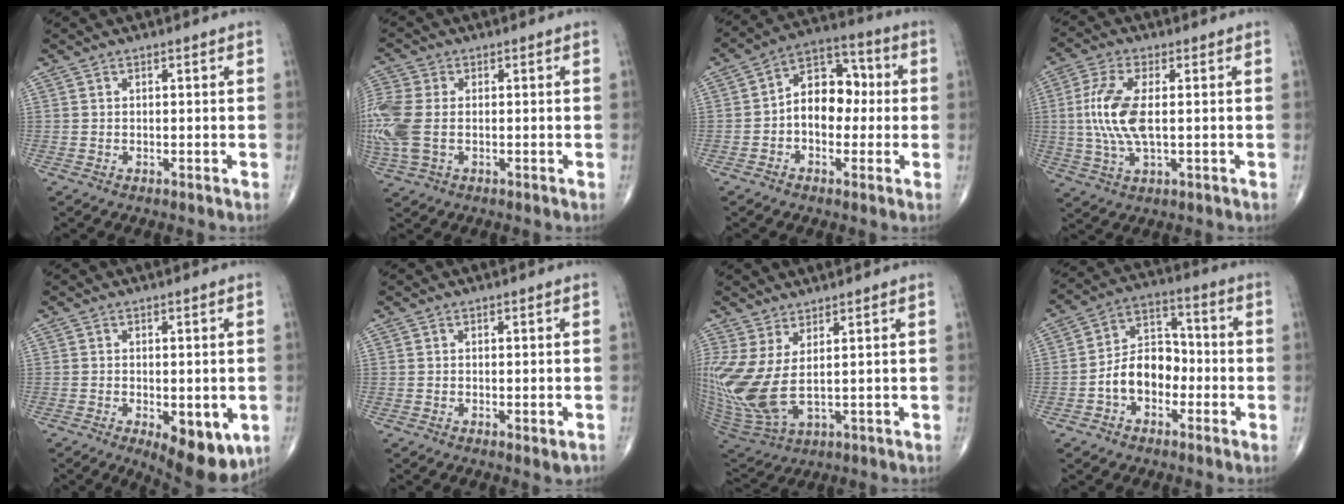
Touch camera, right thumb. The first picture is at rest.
{"total": 10.7, "force": [-0.7, 6.7, 8.2], "torque": [-0.236, 0.007, -0.011]}
{"total": 11.0, "force": [-0.5, 7.7, 7.9], "torque": [-0.091, 0.040, -0.021]}
{"total": 10.6, "force": [0.5, 4.3, 9.6], "torque": [-0.224, 0.001, 0.011]}
{"total": 11.2, "force": [-4.2, 5.0, 9.1], "torque": [-0.112, -0.009, -0.050]}
{"total": 2.0, "force": [-0.8, 0.7, 1.7], "torque": [-0.019, -0.003, -0.008]}
{"total": 12.8, "force": [2.0, 5.3, 11.5], "torque": [-0.284, -0.024, 0.061]}
{"total": 10.5, "force": [-2.9, 7.3, 6.9], "torque": [-0.091, 0.044, -0.063]}